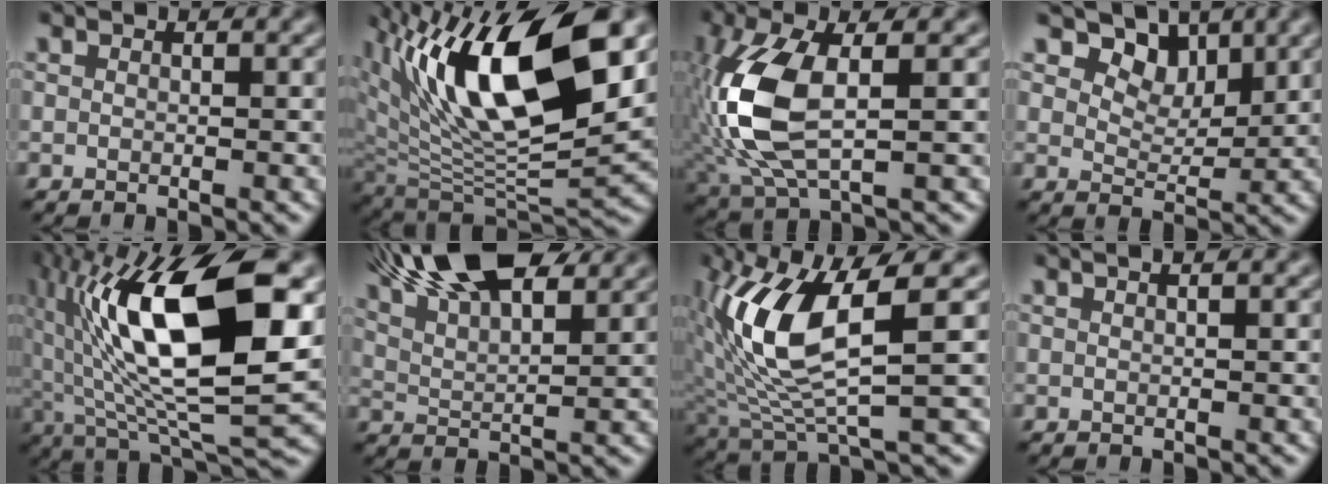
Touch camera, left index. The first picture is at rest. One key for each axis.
{"total": 14.2, "fx": 5.6, "fy": 5.8, "fz": 11.7, "tx": -0.190, "ty": -0.001, "tz": 0.100}
{"total": 9.4, "fx": 0.1, "fy": 4.2, "fz": 8.4, "tx": -0.201, "ty": 0.005, "tz": 0.001}
{"total": 4.5, "fx": 3.0, "fy": 2.7, "fz": 2.0, "tx": -0.039, "ty": -0.022, "tz": 0.053}
{"total": 16.1, "fx": 3.2, "fy": 5.3, "fz": 14.8, "tx": -0.249, "ty": 0.005, "tz": 0.046}
{"total": 13.3, "fx": 8.9, "fy": 4.8, "fz": 8.6, "tx": -0.152, "ty": 0.047, "tz": 0.111}
{"total": 9.4, "fx": 1.7, "fy": 2.9, "fz": 8.8, "tx": -0.194, "ty": -0.004, "tz": 0.035}
{"total": 2.0, "fx": 1.1, "fy": 0.9, "fz": 1.4, "tx": -0.007, "ty": -0.001, "tz": -0.003}